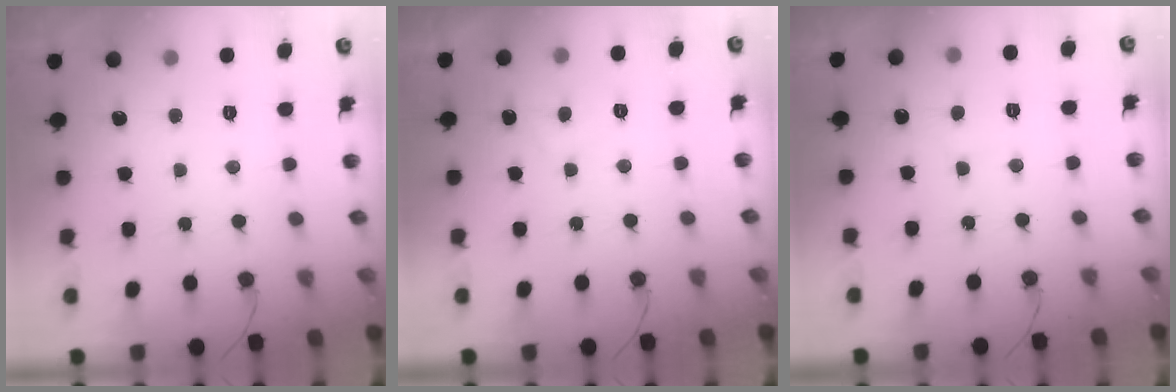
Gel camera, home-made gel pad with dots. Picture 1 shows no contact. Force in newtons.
{"total": 2.4, "press": 2.3, "slide": 0.6}
{"total": 2.6, "press": 2.6, "slide": 0.2}